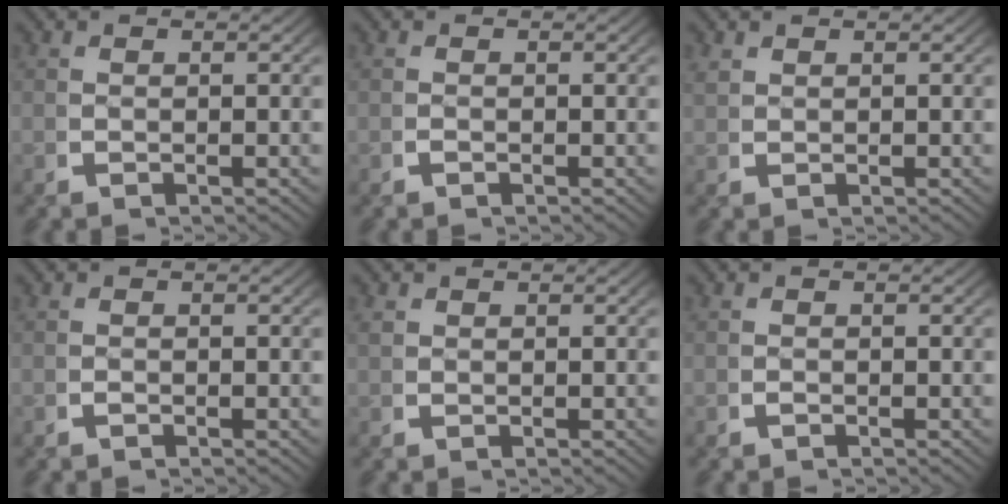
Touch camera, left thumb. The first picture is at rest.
{"total": 0.0}
{"total": 1.1, "force": [1.1, 0.1, 0.1], "torque": [-0.002, 0.002, 0.027]}
{"total": 0.0}
{"total": 0.7, "force": [0.6, 0.3, 0.2], "torque": [-0.006, -0.002, 0.017]}
{"total": 0.0}